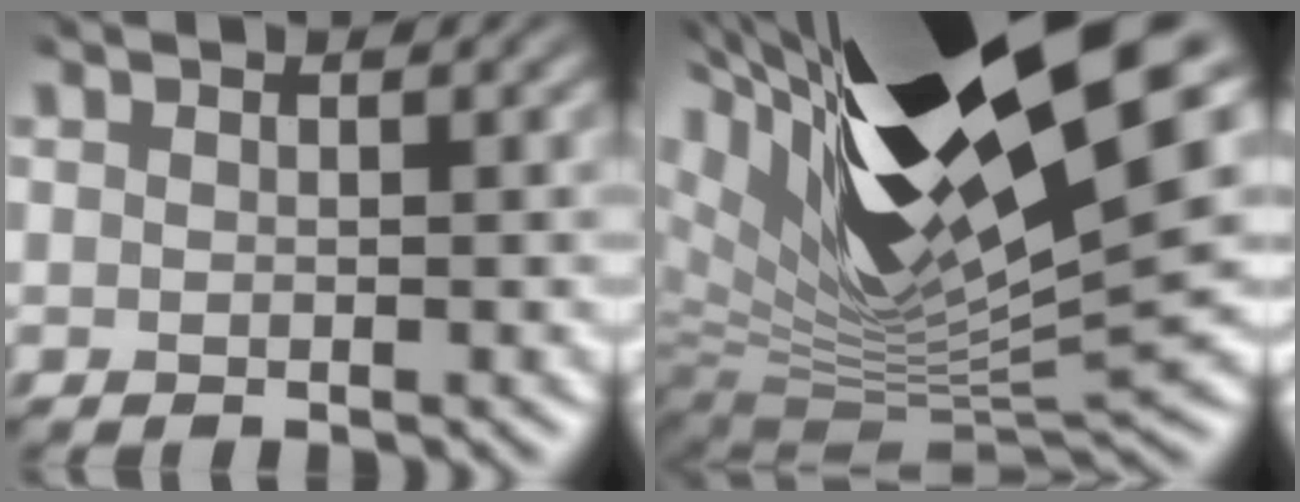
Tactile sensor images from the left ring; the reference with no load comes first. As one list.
[{"total": 18.8, "force": [6.3, 5.6, 16.8], "torque": [-0.283, -0.006, 0.121]}]